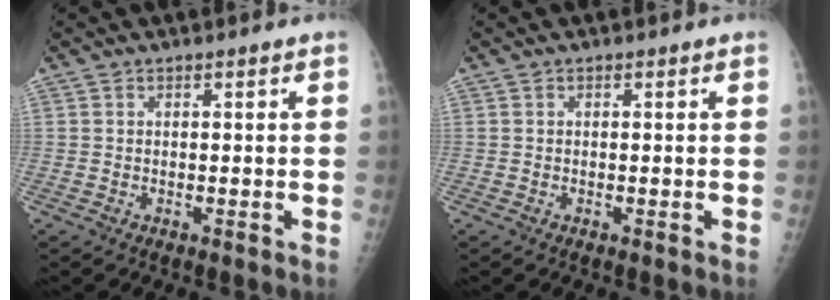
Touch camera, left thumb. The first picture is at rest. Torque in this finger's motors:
{"motor_torque": [-0.01, 0.01, 0.00, 0.00, 0.00]}